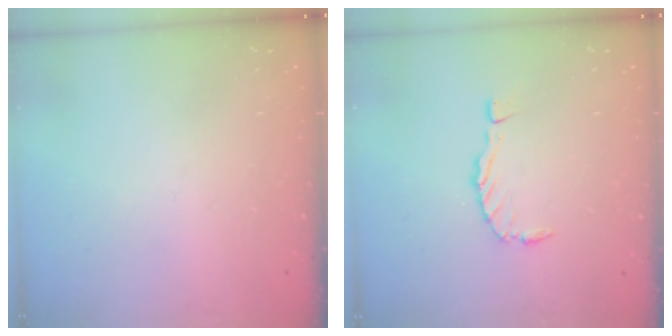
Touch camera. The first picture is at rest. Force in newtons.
{"total": 0.0}